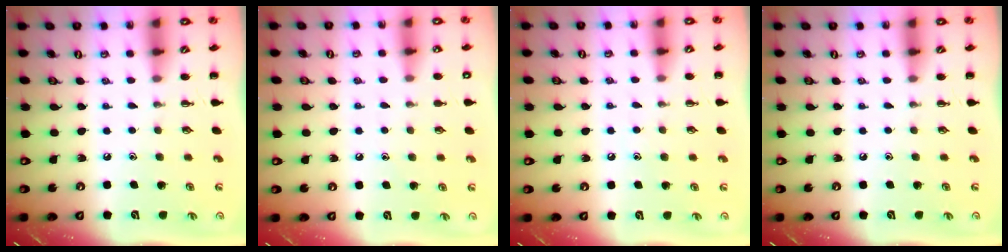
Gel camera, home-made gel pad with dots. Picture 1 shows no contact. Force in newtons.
{"total": 5.1, "press": 4.9, "slide": 1.5}
{"total": 5.4, "press": 5.2, "slide": 1.6}
{"total": 0.0}